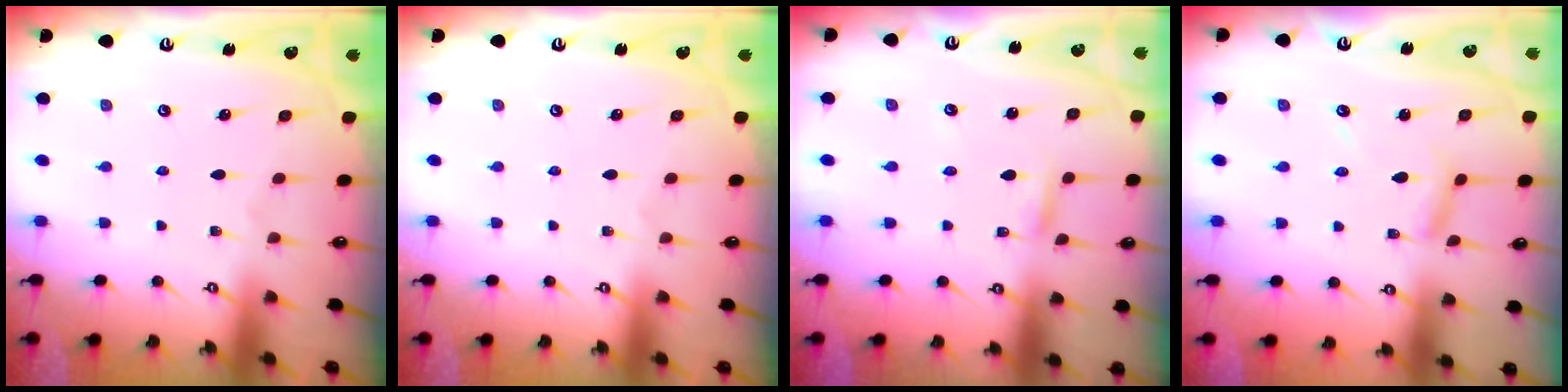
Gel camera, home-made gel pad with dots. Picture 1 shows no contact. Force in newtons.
{"total": 0.0}
{"total": 2.4, "press": 2.4, "slide": 0.0}
{"total": 6.0, "press": 6.0, "slide": 0.2}